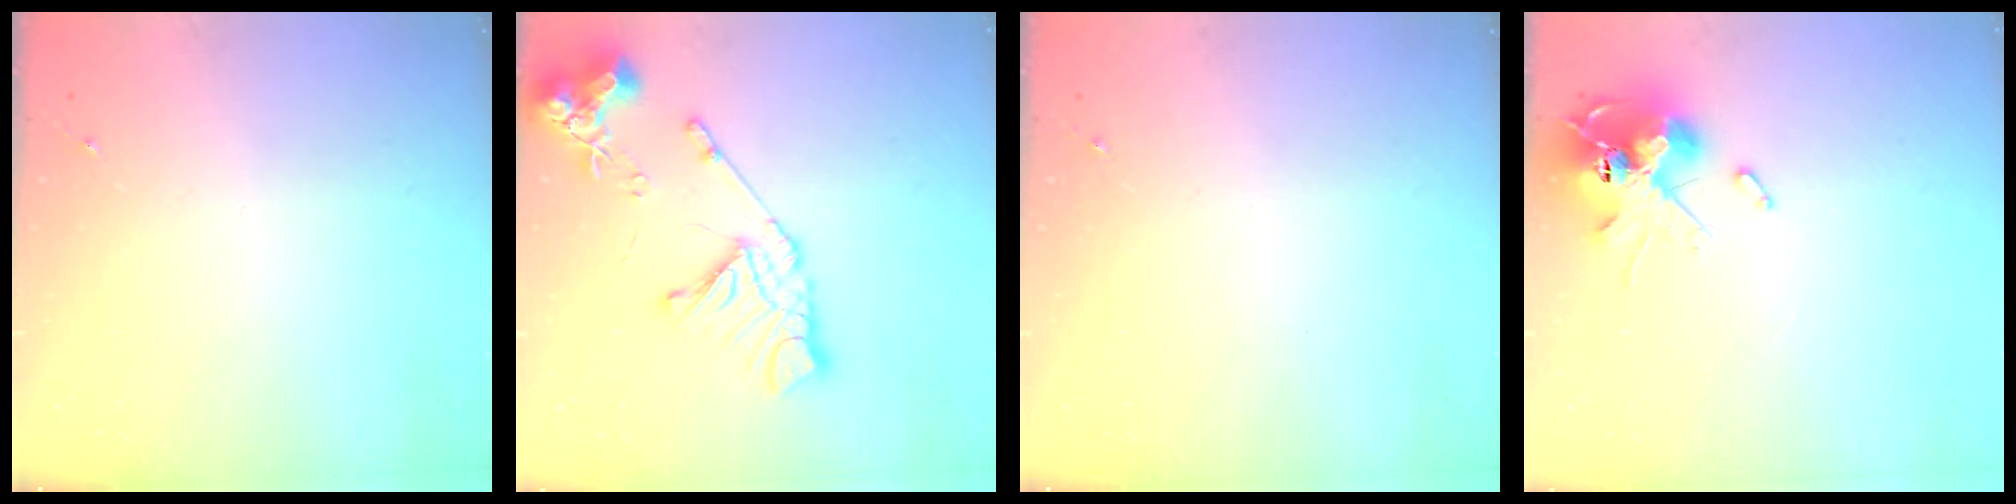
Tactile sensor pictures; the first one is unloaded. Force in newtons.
{"total": 16.4, "press": 16.3, "slide": 1.9}
{"total": 0.0}
{"total": 13.9, "press": 13.8, "slide": 1.3}